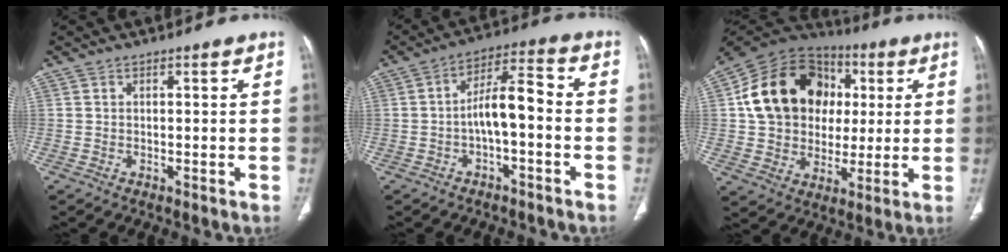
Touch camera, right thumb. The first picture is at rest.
{"total": 8.2, "force": [-1.8, 3.2, 7.4], "torque": [-0.124, 0.046, -0.035]}
{"total": 21.2, "force": [3.6, 17.2, 11.8], "torque": [-0.180, 0.029, 0.067]}